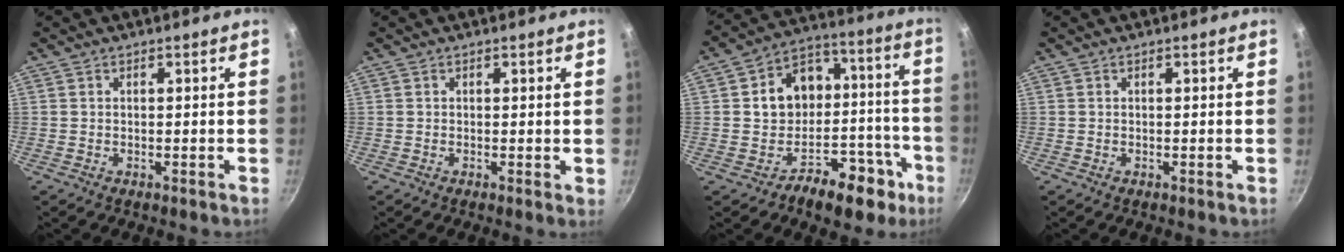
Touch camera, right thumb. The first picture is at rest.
{"total": 0.9, "force": [0.1, 0.3, 0.9], "torque": [-0.010, -0.002, -0.001]}
{"total": 17.5, "force": [-6.0, 14.1, 8.4], "torque": [-0.038, 0.091, -0.070]}
{"total": 0.0}